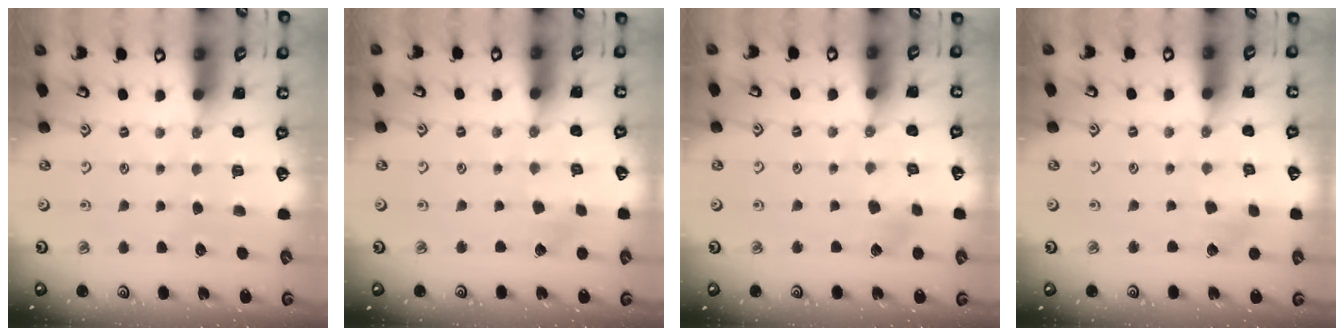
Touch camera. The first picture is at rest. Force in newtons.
{"total": 2.2, "press": 2.2, "slide": 0.1}
{"total": 2.8, "press": 2.7, "slide": 0.8}
{"total": 2.3, "press": 2.3, "slide": 0.6}